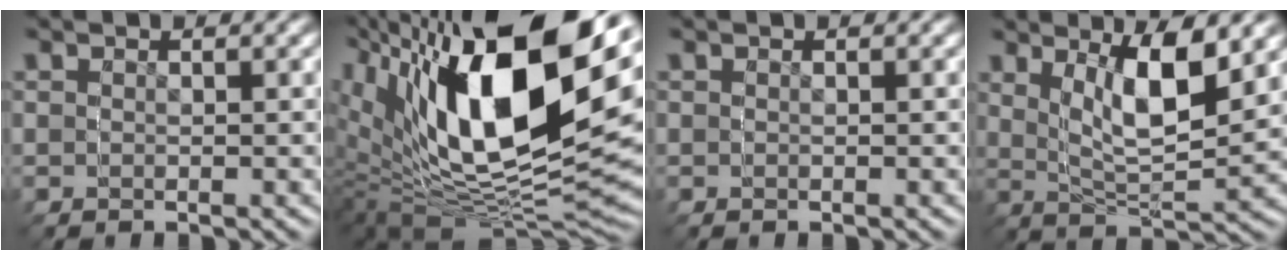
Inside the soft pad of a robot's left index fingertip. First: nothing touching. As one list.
[{"total": 15.8, "force": [4.3, 8.9, 12.3], "torque": [-0.235, 0.008, 0.071]}, {"total": 0.0}, {"total": 5.1, "force": [4.7, 0.1, 2.0], "torque": [-0.071, 0.032, 0.058]}]